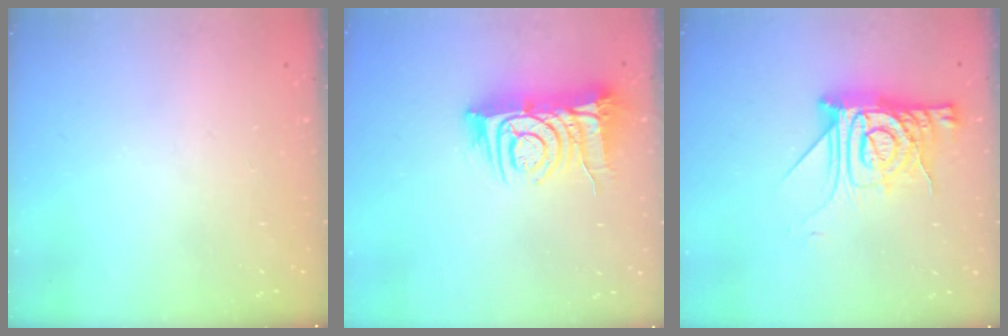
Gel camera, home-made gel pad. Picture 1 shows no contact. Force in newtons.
{"total": 12.1, "press": 12.1, "slide": 1.1}
{"total": 15.8, "press": 15.7, "slide": 1.6}